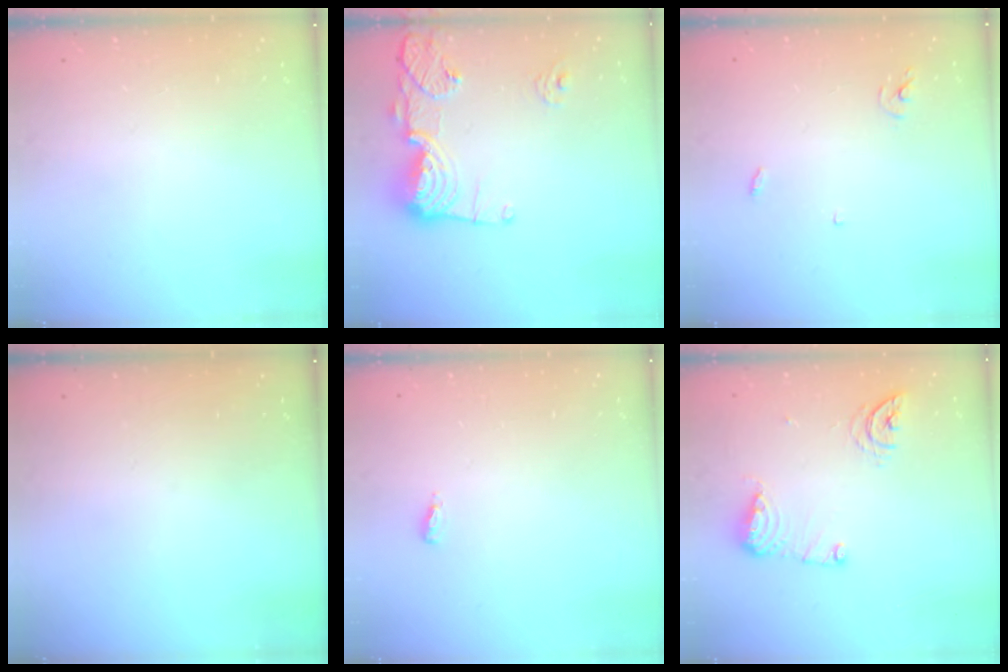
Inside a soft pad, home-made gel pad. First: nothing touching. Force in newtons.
{"total": 15.9, "press": 15.9, "slide": 1.5}
{"total": 3.0, "press": 3.0, "slide": 0.2}
{"total": 0.0}
{"total": 3.7, "press": 3.6, "slide": 1.0}
{"total": 10.0, "press": 10.0, "slide": 0.8}